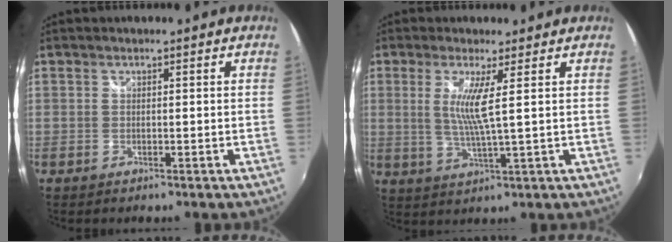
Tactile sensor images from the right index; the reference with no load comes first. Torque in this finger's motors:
{"motor_torque": [0.03, 0.05, 0.20, 0.10]}